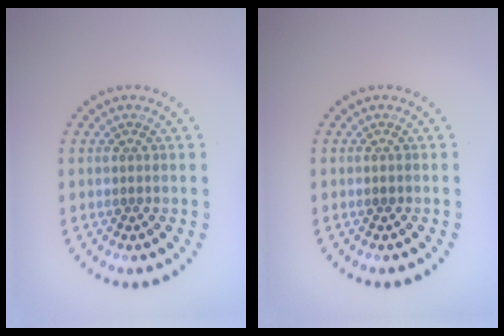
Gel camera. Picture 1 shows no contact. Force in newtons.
{"total": 0.6, "press": 0.5, "slide": 0.2}